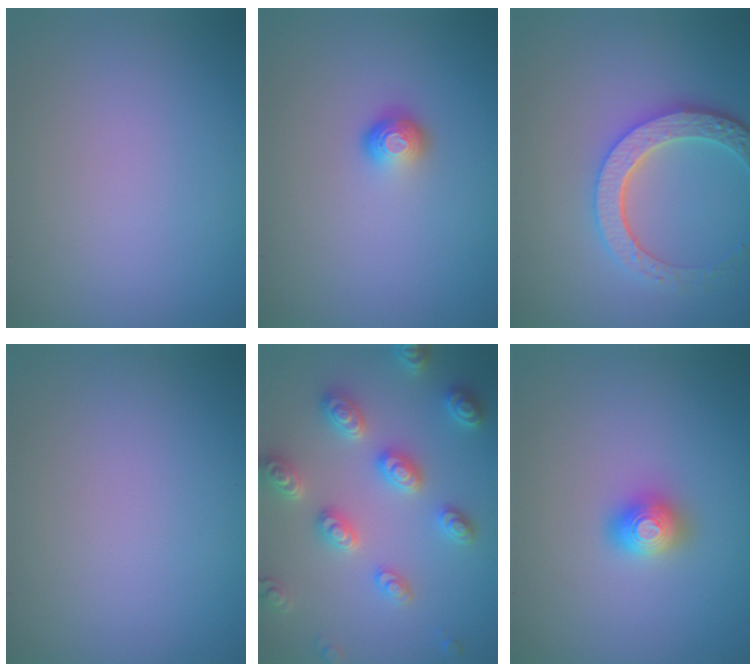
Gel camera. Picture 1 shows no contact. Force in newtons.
{"total": 1.7, "press": 1.2, "slide": 1.3}
{"total": 5.2, "press": 4.2, "slide": 2.9}
{"total": 0.0}
{"total": 5.3, "press": 5.1, "slide": 1.2}
{"total": 1.6, "press": 1.6, "slide": 0.2}